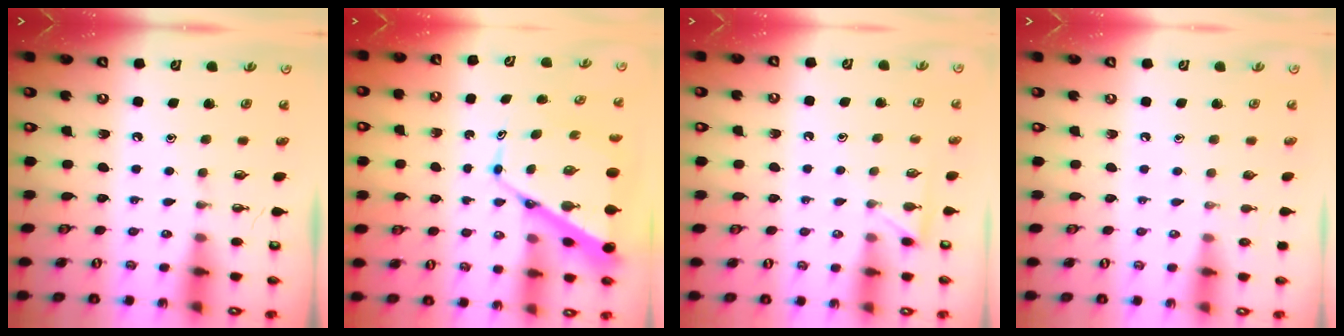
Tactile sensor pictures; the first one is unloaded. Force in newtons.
{"total": 12.6, "press": 12.6, "slide": 1.2}
{"total": 3.9, "press": 3.9, "slide": 0.4}
{"total": 0.0}